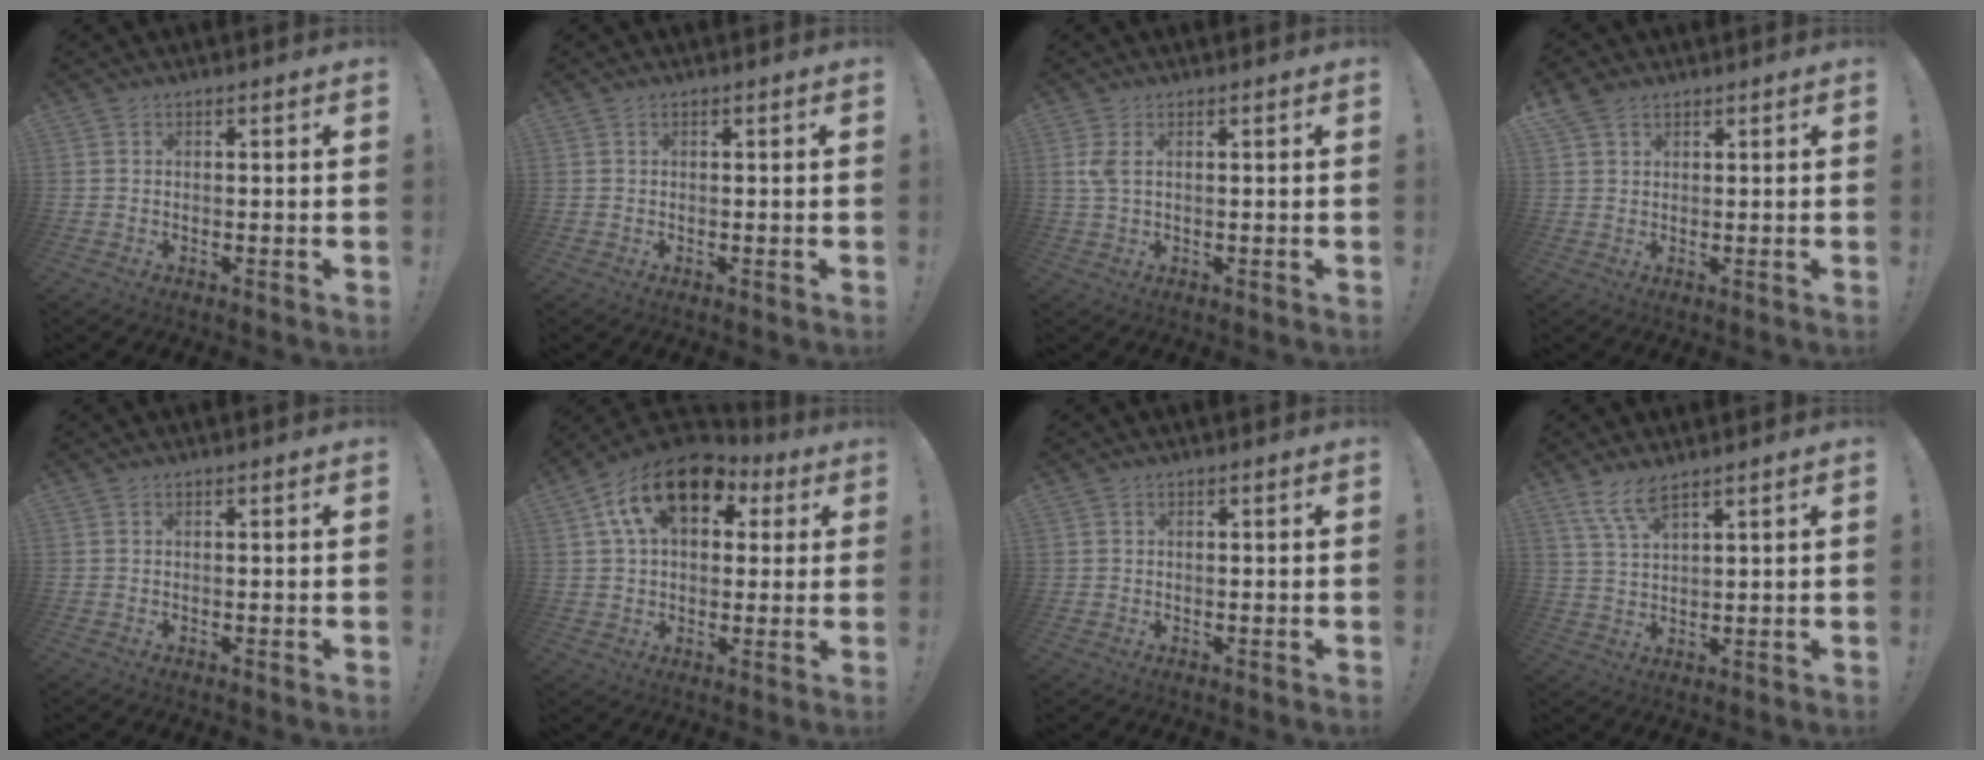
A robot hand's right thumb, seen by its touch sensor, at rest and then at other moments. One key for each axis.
{"total": 0.0}
{"total": 3.0, "fx": 0.9, "fy": 1.1, "fz": 2.7, "tx": -0.045, "ty": 0.000, "tz": 0.016}
{"total": 3.8, "fx": 2.6, "fy": 2.3, "fz": 1.6, "tx": -0.034, "ty": -0.006, "tz": 0.051}
{"total": 0.0}
{"total": 17.3, "fx": 7.5, "fy": 10.6, "fz": 11.5, "tx": -0.183, "ty": -0.021, "tz": 0.135}
{"total": 0.6, "fx": -0.1, "fy": 0.5, "fz": 0.0, "tx": 0.001, "ty": 0.001, "tz": -0.001}
{"total": 6.6, "fx": 4.9, "fy": 1.3, "fz": 4.1, "tx": -0.081, "ty": -0.021, "tz": 0.090}